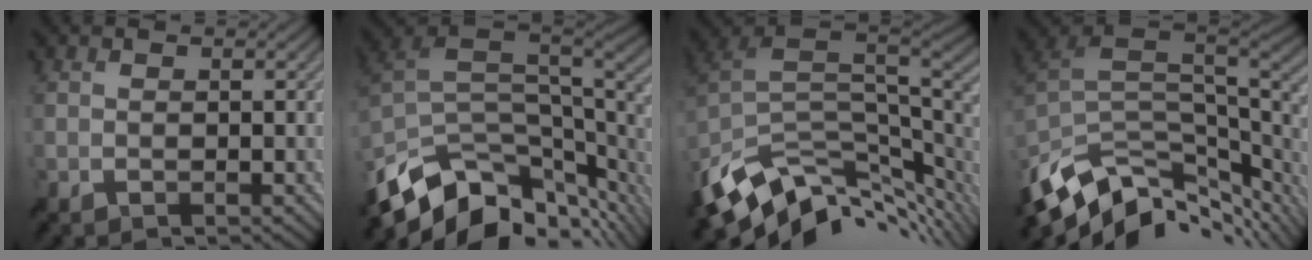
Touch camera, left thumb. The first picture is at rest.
{"total": 13.1, "force": [-6.1, 7.0, 9.3], "torque": [-0.213, -0.028, -0.098]}
{"total": 12.4, "force": [-4.9, 6.8, 9.2], "torque": [-0.199, -0.034, -0.074]}
{"total": 12.6, "force": [-6.1, 6.0, 9.3], "torque": [-0.204, -0.026, -0.097]}